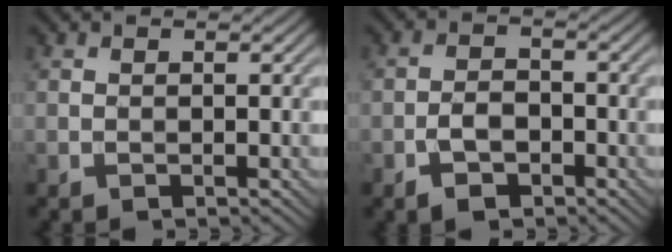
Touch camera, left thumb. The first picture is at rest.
{"total": 3.6, "force": [-2.0, 2.0, 2.2], "torque": [-0.036, 0.002, -0.041]}